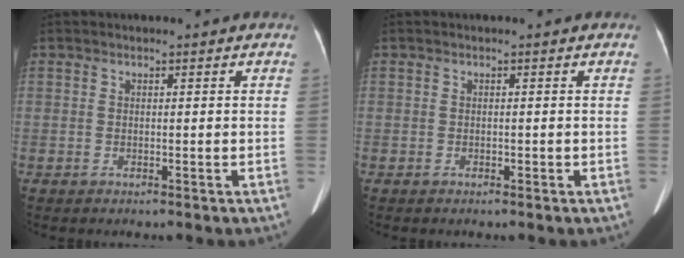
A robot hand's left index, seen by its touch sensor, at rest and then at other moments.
{"total": 0.0}